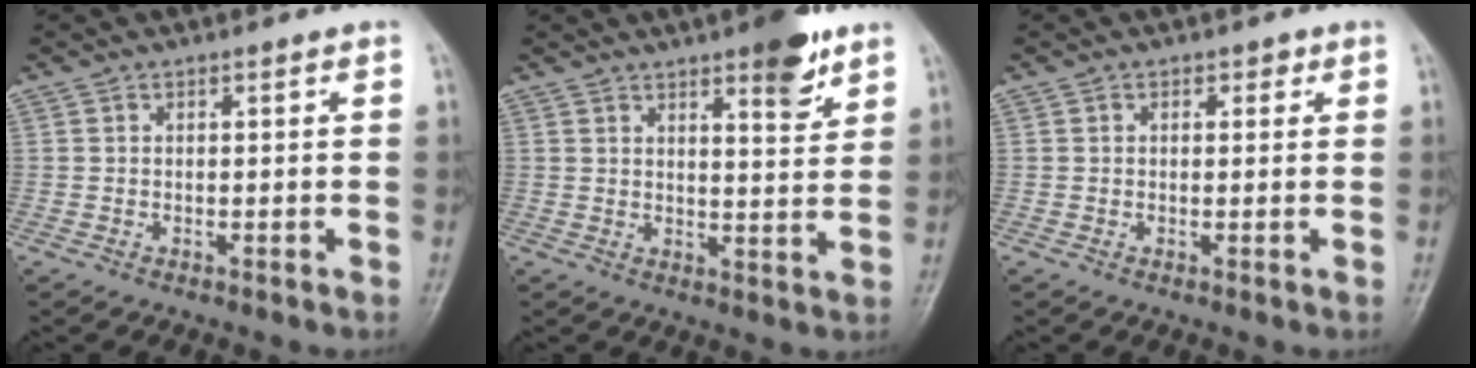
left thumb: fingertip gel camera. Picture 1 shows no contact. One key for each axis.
{"total": 8.0, "fx": 5.1, "fy": 2.2, "fz": 5.7, "tx": -0.065, "ty": -0.030, "tz": 0.068}
{"total": 1.5, "fx": 0.7, "fy": 1.1, "fz": 0.8, "tx": 0.005, "ty": 0.000, "tz": 0.004}